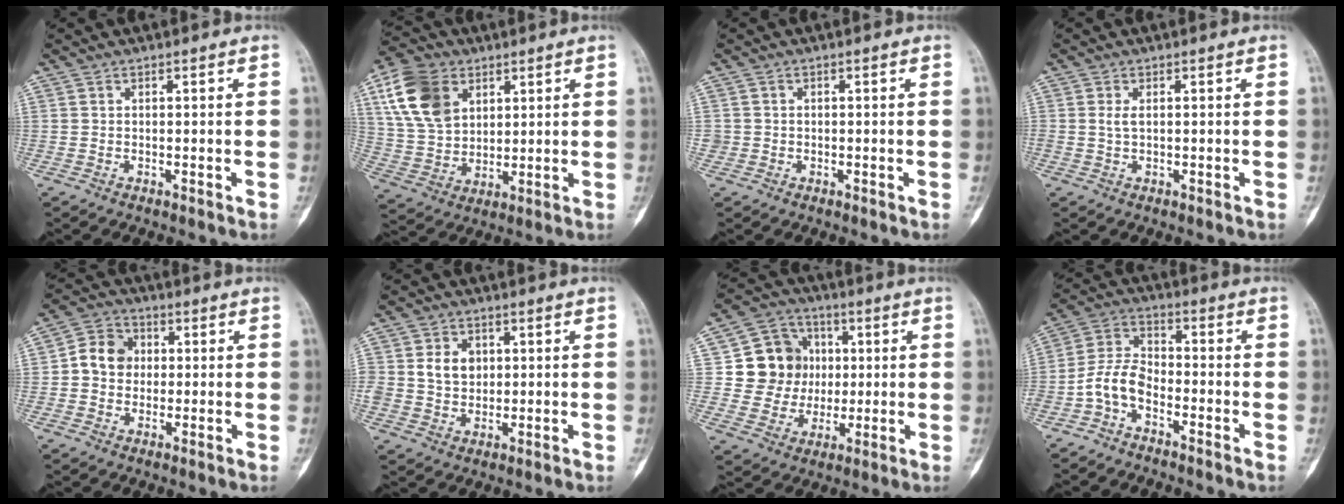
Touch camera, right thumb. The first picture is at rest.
{"total": 14.1, "force": [5.9, 9.8, 8.2], "torque": [-0.143, -0.010, 0.116]}
{"total": 1.1, "force": [-0.1, 1.1, -0.1], "torque": [0.010, 0.007, -0.006]}
{"total": 1.3, "force": [0.4, 0.5, 1.1], "torque": [-0.028, 0.000, 0.009]}
{"total": 7.3, "force": [0.3, 6.4, 3.6], "torque": [-0.040, 0.016, -0.006]}
{"total": 6.2, "force": [1.3, 5.1, 3.3], "torque": [-0.033, -0.003, 0.024]}
{"total": 12.9, "force": [1.7, 11.9, 4.5], "torque": [-0.027, 0.008, 0.033]}
{"total": 7.1, "force": [-3.5, 4.1, 4.6], "torque": [-0.091, 0.045, -0.082]}